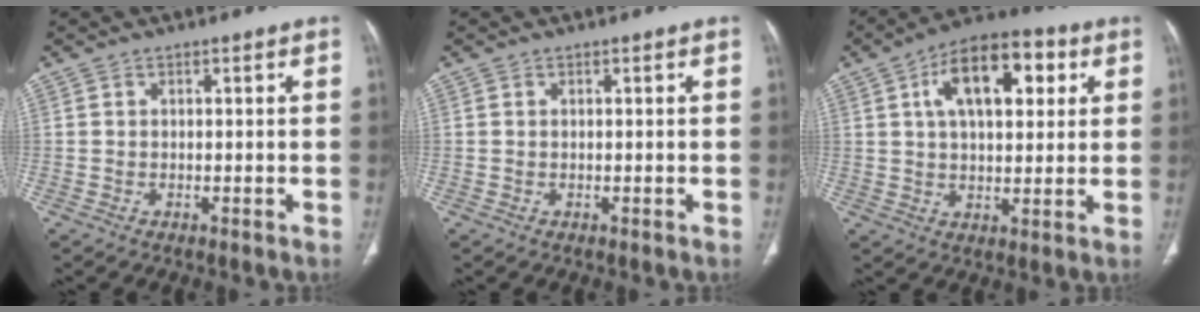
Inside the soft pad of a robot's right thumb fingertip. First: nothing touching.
{"total": 0.0}
{"total": 15.6, "force": [5.2, 8.0, 12.4], "torque": [-0.170, 0.010, 0.078]}